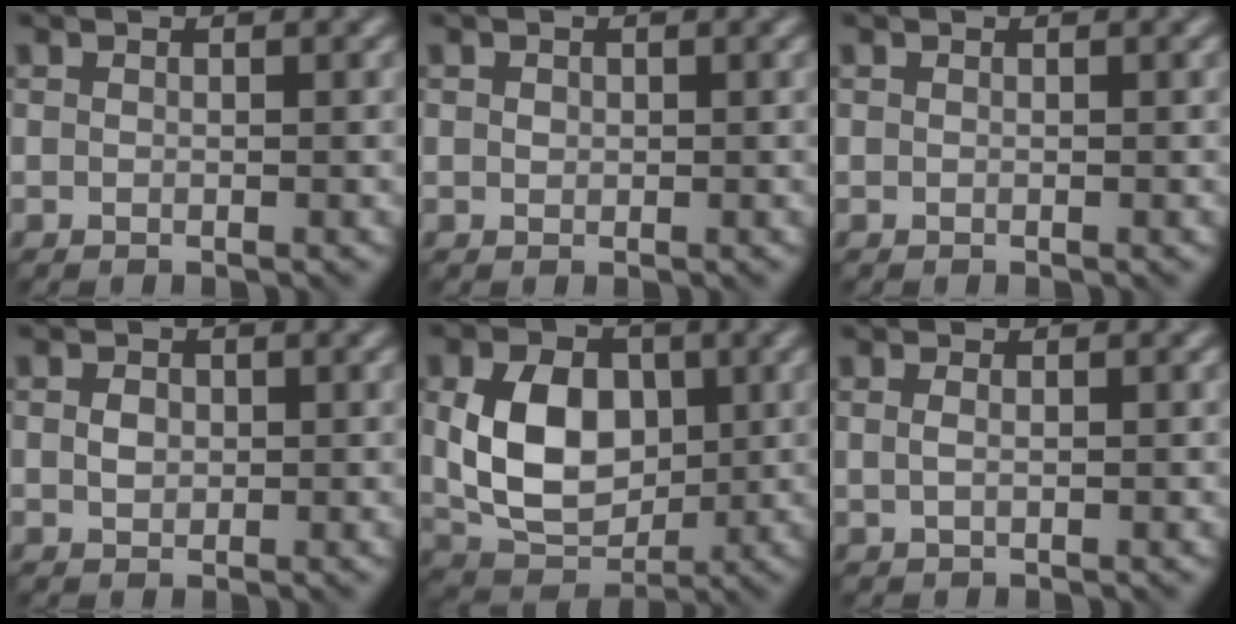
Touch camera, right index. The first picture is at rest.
{"total": 0.6, "force": [0.1, 0.5, 0.2], "torque": [-0.003, -0.001, 0.002]}
{"total": 0.0}
{"total": 1.4, "force": [0.2, 1.1, 0.9], "torque": [-0.016, 0.001, 0.002]}
{"total": 8.3, "force": [0.8, 5.9, 5.8], "torque": [-0.115, -0.004, 0.015]}
{"total": 0.9, "force": [0.2, 0.3, 0.8], "torque": [-0.017, 0.002, 0.004]}